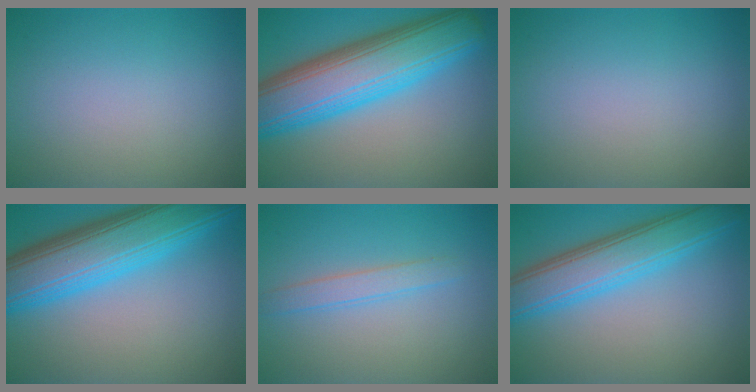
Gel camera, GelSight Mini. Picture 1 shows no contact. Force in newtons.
{"total": 12.0, "press": 12.0, "slide": 0.2}
{"total": 0.0}
{"total": 10.4, "press": 10.4, "slide": 0.2}
{"total": 1.9, "press": 1.9, "slide": 0.1}
{"total": 6.7, "press": 6.7, "slide": 0.4}